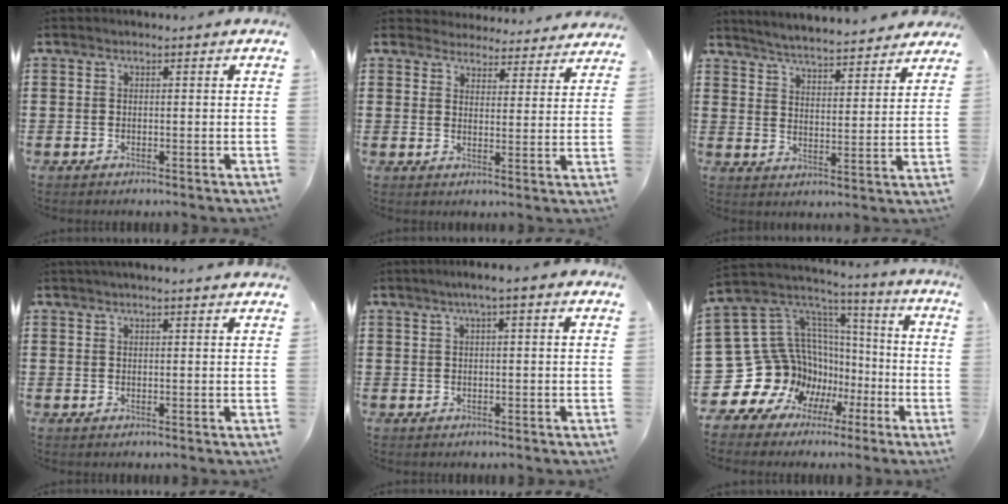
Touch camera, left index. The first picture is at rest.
{"total": 4.1, "force": [4.1, 0.5, 0.1], "torque": [-0.013, -0.026, 0.071]}
{"total": 4.2, "force": [4.1, -0.4, 0.6], "torque": [-0.035, -0.032, 0.067]}
{"total": 1.4, "force": [1.2, -0.2, 0.5], "torque": [-0.011, 0.000, 0.024]}
{"total": 1.9, "force": [0.6, -0.2, 1.8], "torque": [-0.034, 0.001, 0.010]}
{"total": 17.8, "force": [-4.0, 15.5, 7.7], "torque": [-0.208, -0.046, -0.008]}